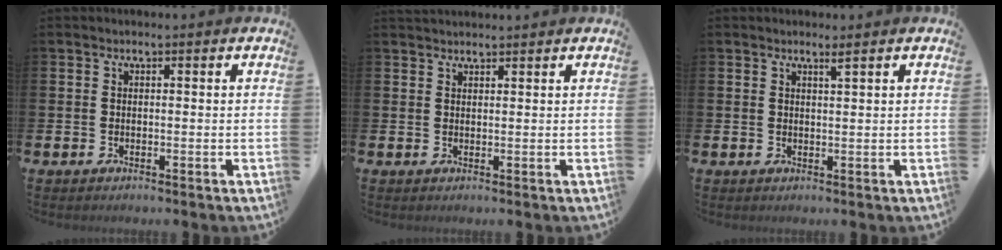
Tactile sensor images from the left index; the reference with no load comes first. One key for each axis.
{"total": 1.5, "fx": 1.5, "fy": 0.2, "fz": 0.0, "tx": 0.006, "ty": -0.007, "tz": 0.026}
{"total": 1.3, "fx": 1.1, "fy": 0.0, "fz": 0.7, "tx": -0.004, "ty": -0.004, "tz": 0.017}